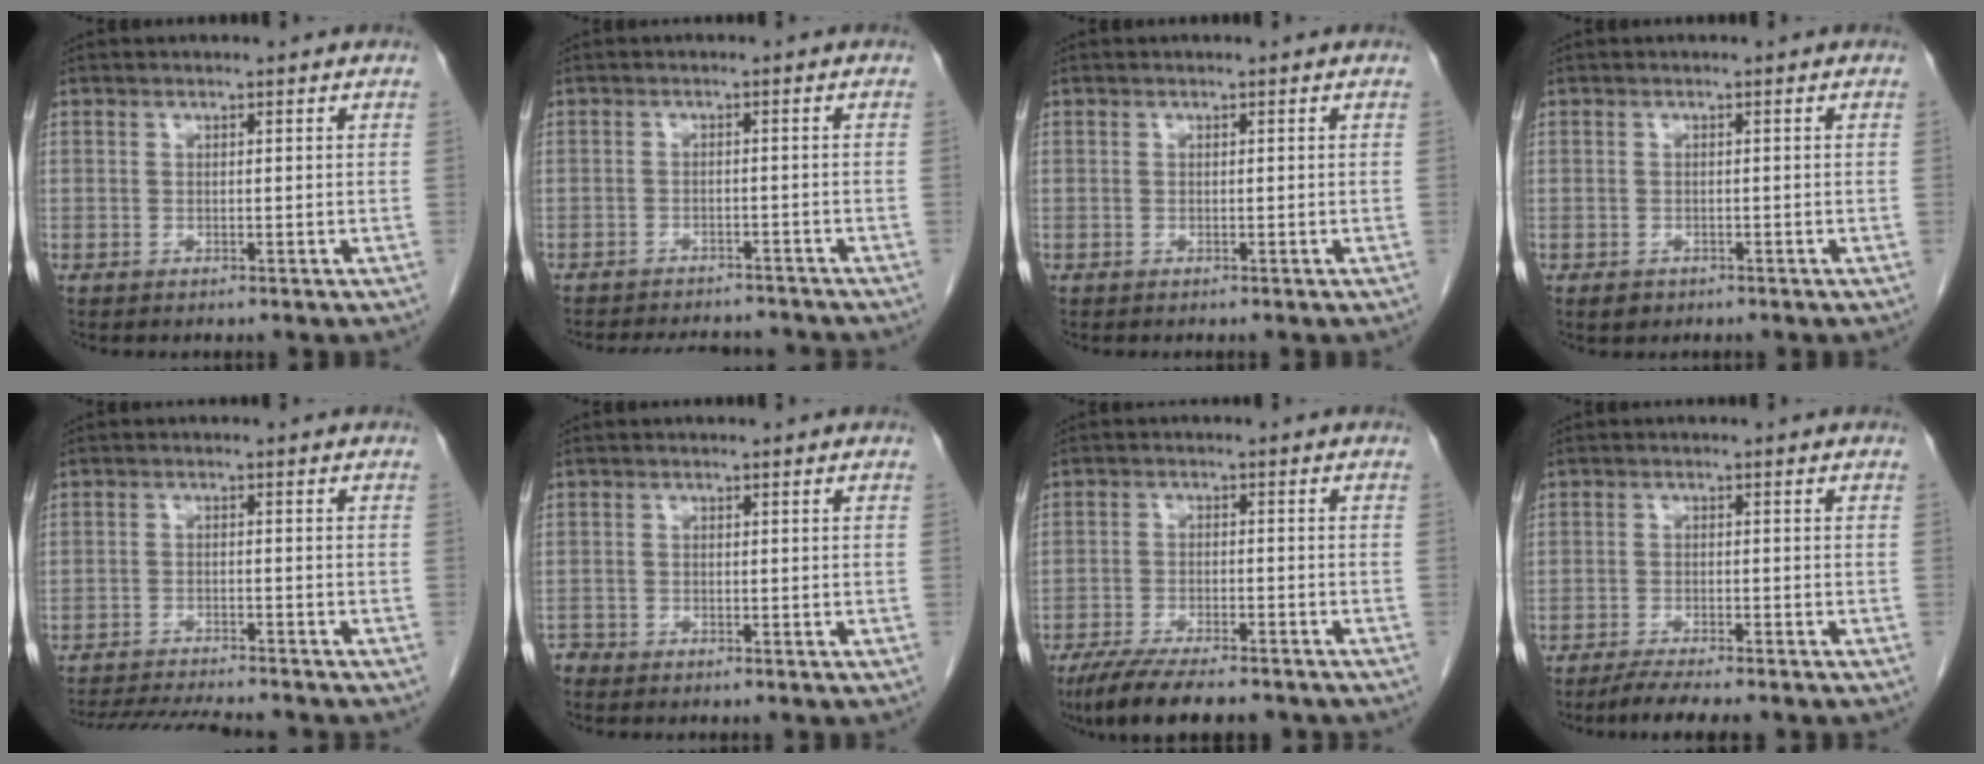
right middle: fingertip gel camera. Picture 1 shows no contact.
{"total": 11.3, "force": [-10.4, 3.0, 3.3], "torque": [-0.060, 0.006, -0.127]}
{"total": 0.0}
{"total": 1.3, "force": [-0.8, 1.0, 0.4], "torque": [-0.009, 0.002, -0.005]}
{"total": 12.5, "force": [-11.5, 0.8, 4.7], "torque": [-0.073, -0.016, -0.167]}
{"total": 1.3, "force": [-1.2, 0.4, -0.2], "torque": [0.002, -0.001, -0.024]}
{"total": 12.6, "force": [-10.4, 2.7, 6.6], "torque": [-0.105, -0.018, -0.158]}
{"total": 5.3, "force": [-4.5, 0.4, 2.9], "torque": [-0.048, -0.013, -0.072]}